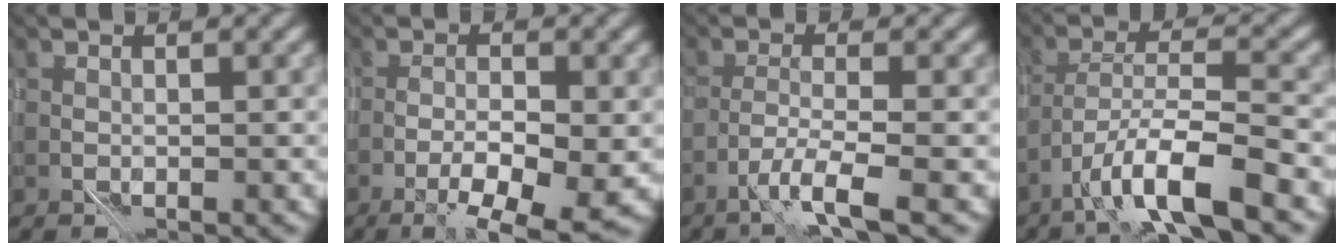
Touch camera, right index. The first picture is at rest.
{"total": 4.6, "force": [-2.0, 0.7, 4.1], "torque": [-0.064, 0.001, -0.030]}
{"total": 2.5, "force": [-1.5, -0.6, 1.9], "torque": [-0.033, 0.009, -0.045]}
{"total": 6.2, "force": [-4.1, 0.5, 4.6], "torque": [-0.079, 0.010, -0.077]}